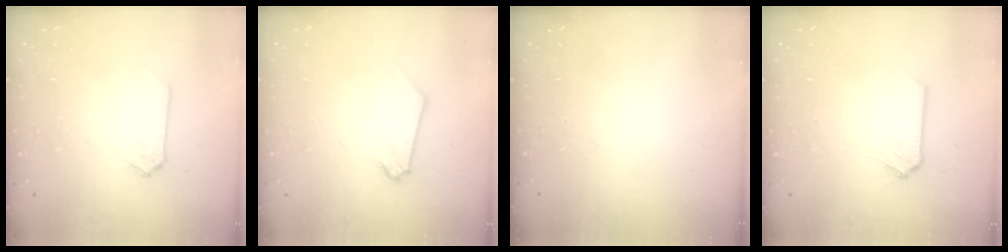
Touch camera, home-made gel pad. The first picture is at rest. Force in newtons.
{"total": 0.7, "press": 0.7, "slide": 0.1}
{"total": 0.0}
{"total": 0.6, "press": 0.6, "slide": 0.0}